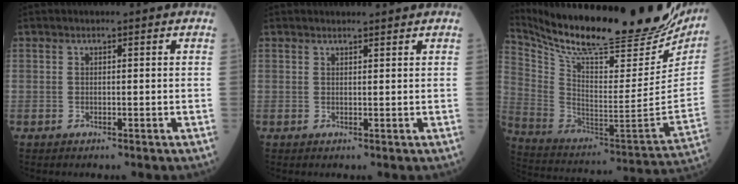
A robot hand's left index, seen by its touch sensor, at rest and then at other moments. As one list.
[{"total": 2.1, "force": [2.0, 0.2, 0.3], "torque": [-0.008, 0.007, 0.028]}, {"total": 33.5, "force": [28.5, 6.9, 16.3], "torque": [-0.301, -0.074, 0.412]}]